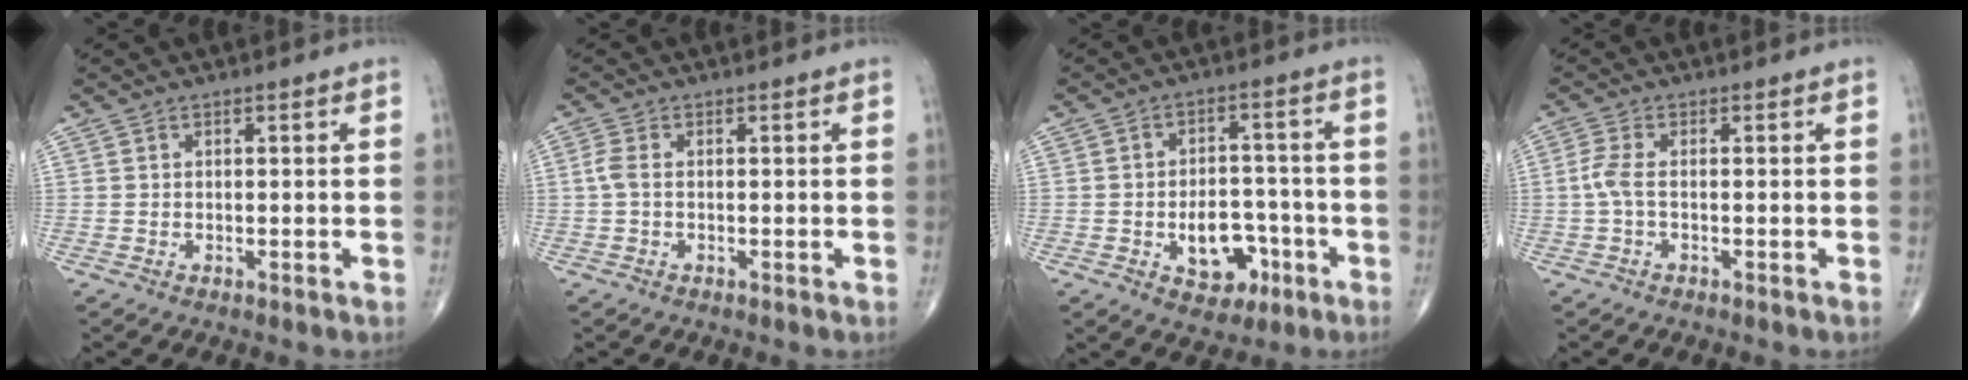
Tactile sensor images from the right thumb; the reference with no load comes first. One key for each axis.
{"total": 2.1, "fx": -0.1, "fy": 1.0, "fz": 1.9, "tx": -0.050, "ty": 0.001, "tz": -0.006}
{"total": 9.7, "fx": -3.5, "fy": 6.5, "fz": 6.3, "tx": -0.053, "ty": 0.032, "tz": -0.043}
{"total": 3.0, "fx": -0.5, "fy": 1.0, "fz": 2.8, "tx": -0.074, "ty": 0.000, "tz": -0.016}